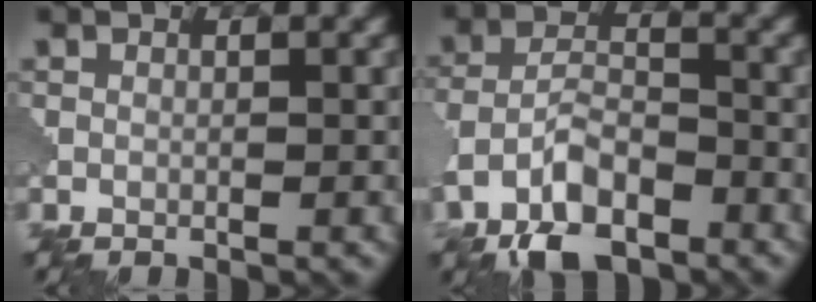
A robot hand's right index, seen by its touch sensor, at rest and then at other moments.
{"total": 7.2, "force": [-4.3, 3.6, 4.5], "torque": [-0.088, -0.001, -0.089]}